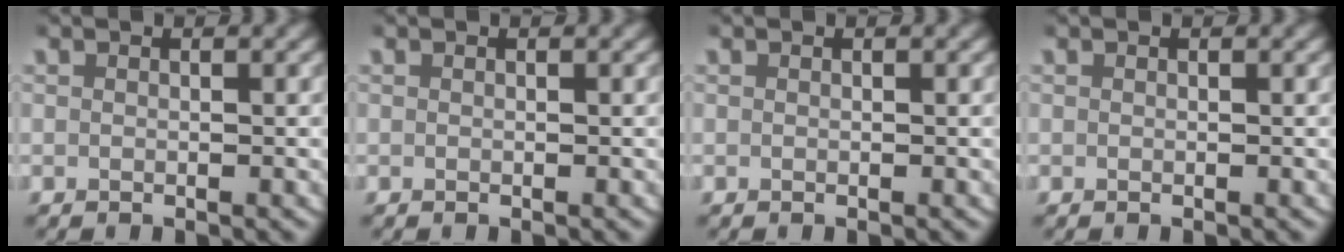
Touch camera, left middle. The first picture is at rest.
{"total": 0.0}
{"total": 0.0}
{"total": 0.0}